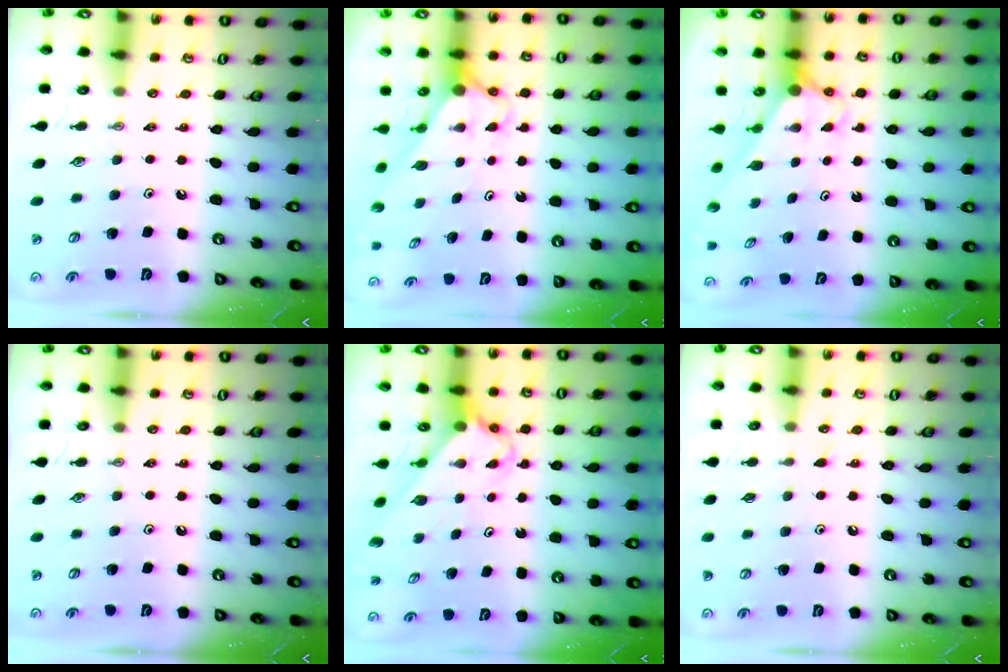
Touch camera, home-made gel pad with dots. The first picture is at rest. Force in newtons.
{"total": 2.7, "press": 2.7, "slide": 0.0}
{"total": 2.7, "press": 2.7, "slide": 0.0}
{"total": 0.0}
{"total": 2.3, "press": 2.3, "slide": 0.2}
{"total": 4.5, "press": 4.5, "slide": 0.5}